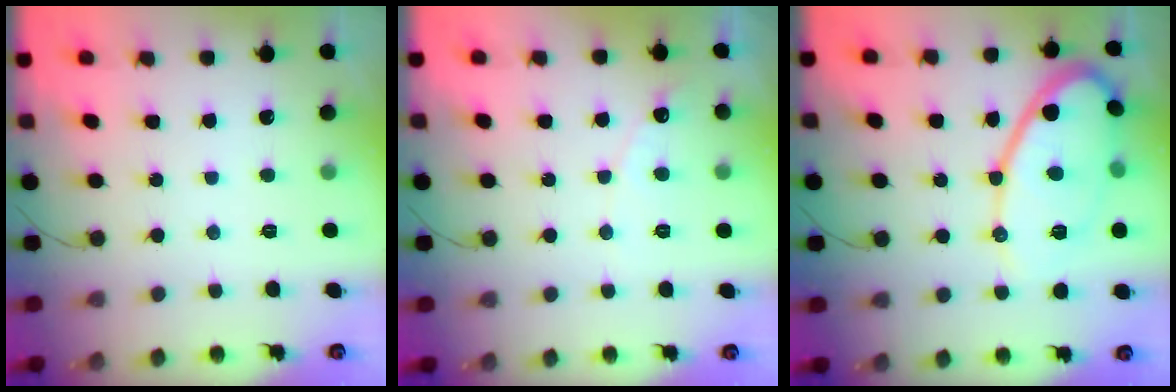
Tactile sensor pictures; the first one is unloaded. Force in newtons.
{"total": 4.7, "press": 4.7, "slide": 0.3}
{"total": 13.6, "press": 13.6, "slide": 0.5}